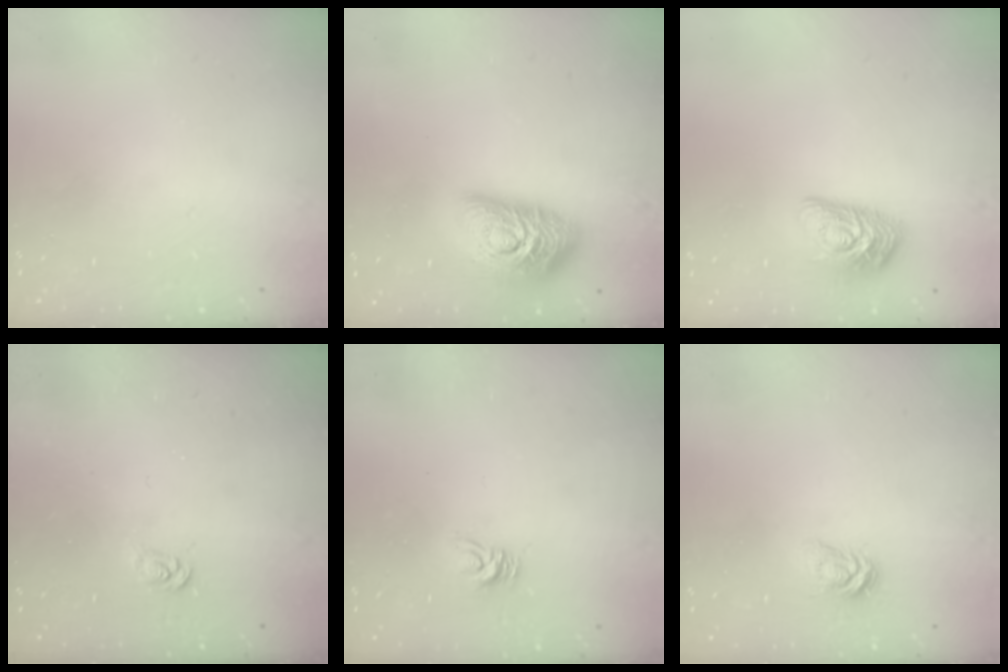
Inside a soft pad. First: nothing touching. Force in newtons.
{"total": 18.0, "press": 17.9, "slide": 0.7}
{"total": 11.6, "press": 11.5, "slide": 1.0}
{"total": 2.5, "press": 2.5, "slide": 0.3}
{"total": 5.0, "press": 5.0, "slide": 0.3}
{"total": 3.9, "press": 3.9, "slide": 0.5}